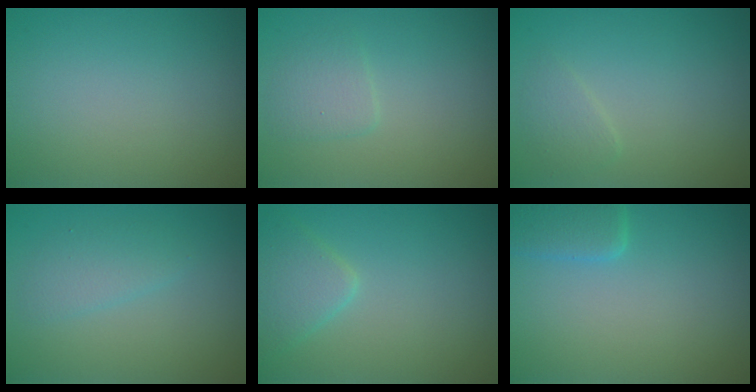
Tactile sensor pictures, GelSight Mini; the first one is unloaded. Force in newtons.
{"total": 1.6, "press": 1.6, "slide": 0.1}
{"total": 1.3, "press": 1.3, "slide": 0.1}
{"total": 1.9, "press": 1.9, "slide": 0.1}
{"total": 2.9, "press": 2.9, "slide": 0.0}
{"total": 2.6, "press": 2.6, "slide": 0.2}